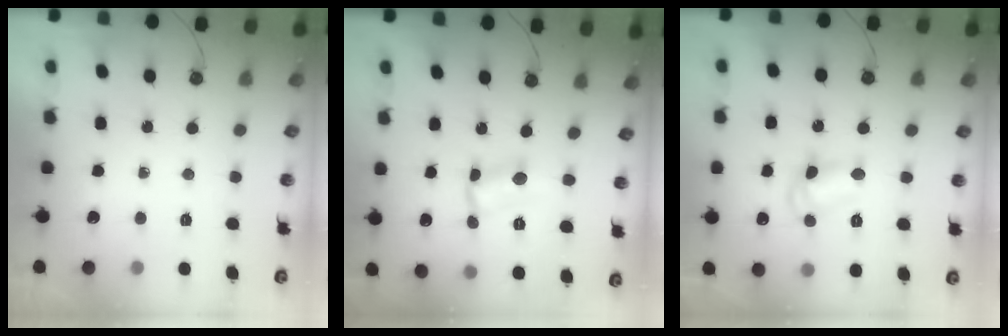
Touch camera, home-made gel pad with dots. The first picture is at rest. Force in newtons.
{"total": 2.9, "press": 1.4, "slide": 2.5}
{"total": 9.9, "press": 9.9, "slide": 0.6}